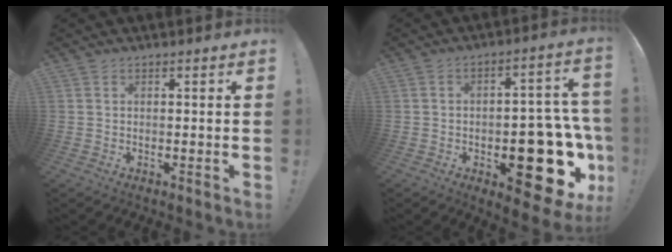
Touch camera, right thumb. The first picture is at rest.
{"total": 22.1, "force": [-7.3, 11.3, 17.6], "torque": [-0.181, 0.042, -0.090]}